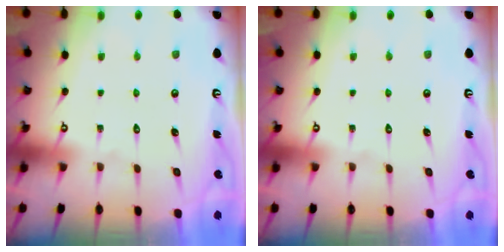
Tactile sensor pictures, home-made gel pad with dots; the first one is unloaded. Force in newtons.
{"total": 0.0}